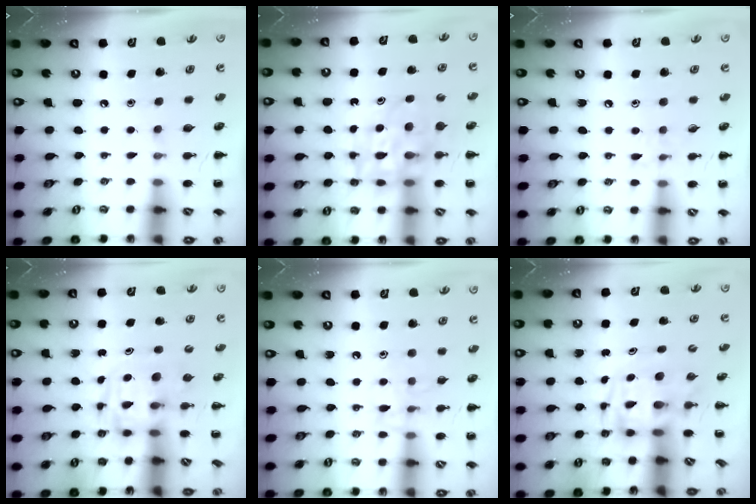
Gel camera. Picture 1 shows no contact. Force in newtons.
{"total": 12.2, "press": 11.6, "slide": 3.7}
{"total": 4.8, "press": 4.5, "slide": 1.9}
{"total": 3.3, "press": 3.3, "slide": 0.5}
{"total": 8.9, "press": 8.9, "slide": 0.7}
{"total": 3.3, "press": 3.2, "slide": 0.7}